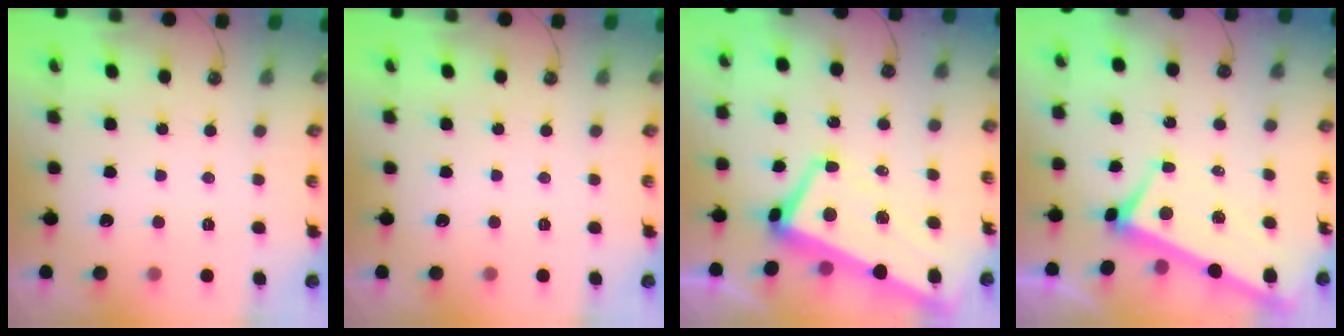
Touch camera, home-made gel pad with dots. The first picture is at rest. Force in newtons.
{"total": 0.0}
{"total": 2.7, "press": 2.2, "slide": 1.7}
{"total": 2.2, "press": 1.9, "slide": 1.0}